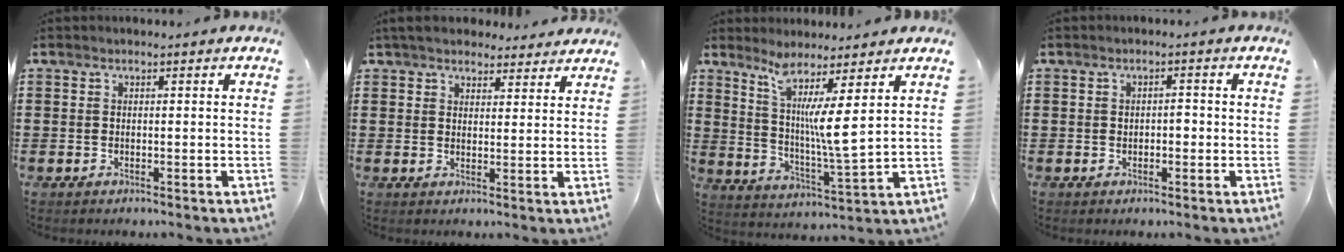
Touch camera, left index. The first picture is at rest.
{"total": 4.3, "force": [4.1, 1.2, 0.9], "torque": [-0.030, -0.007, 0.077]}
{"total": 7.3, "force": [4.4, -0.6, 5.8], "torque": [-0.112, -0.048, 0.065]}
{"total": 1.2, "force": [-0.2, 0.7, 1.0], "torque": [-0.020, 0.003, -0.005]}